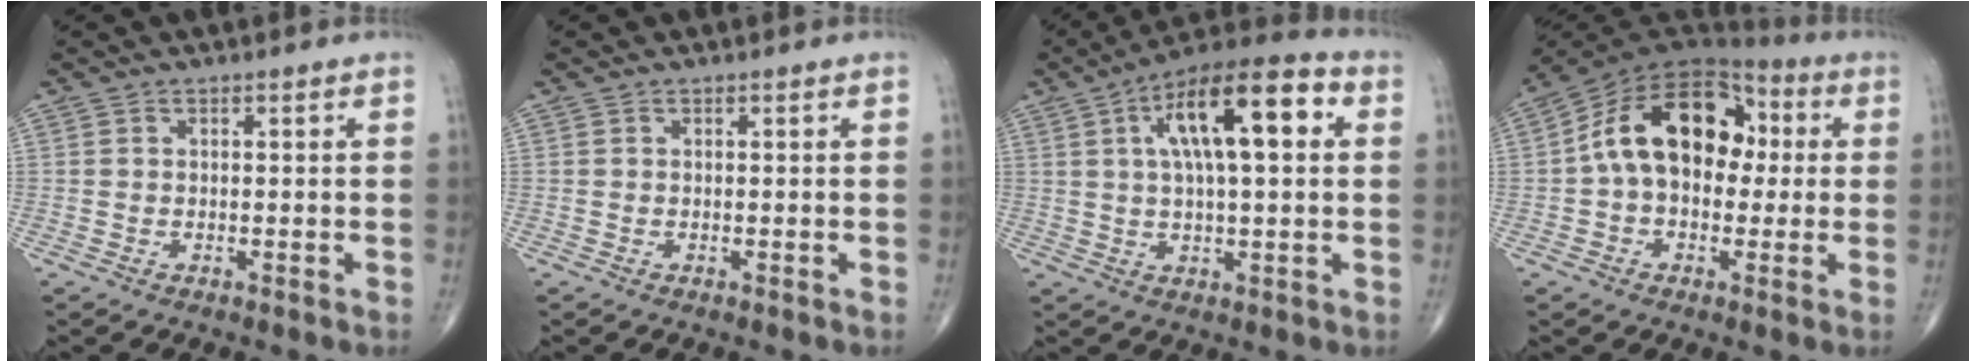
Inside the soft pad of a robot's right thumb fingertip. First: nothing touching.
{"total": 0.0}
{"total": 17.0, "force": [4.4, 6.0, 15.3], "torque": [-0.234, 0.022, 0.062]}
{"total": 17.5, "force": [1.6, 11.5, 13.1], "torque": [-0.183, 0.047, 0.015]}